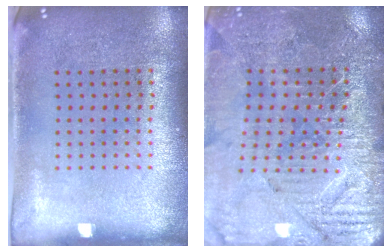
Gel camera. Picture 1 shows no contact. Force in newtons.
{"total": 3.4, "press": 3.4, "slide": 0.2}